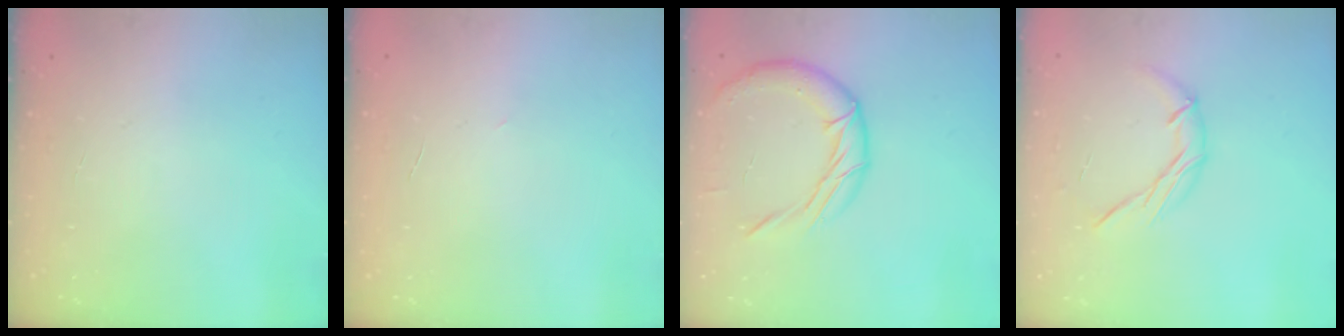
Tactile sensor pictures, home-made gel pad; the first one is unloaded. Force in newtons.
{"total": 1.8, "press": 1.7, "slide": 0.5}
{"total": 12.8, "press": 12.8, "slide": 0.9}
{"total": 7.4, "press": 7.3, "slide": 0.5}